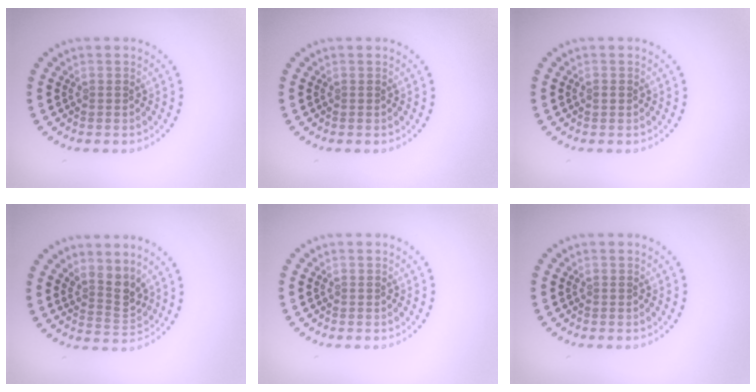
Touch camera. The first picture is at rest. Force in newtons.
{"total": 0.0}
{"total": 0.8, "press": 0.8, "slide": 0.0}
{"total": 2.7, "press": 2.0, "slide": 1.8}
{"total": 0.0}
{"total": 0.0}